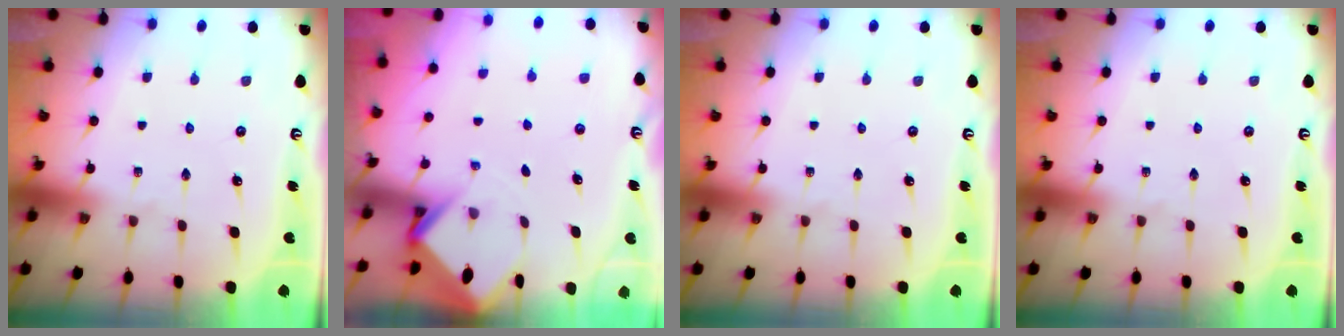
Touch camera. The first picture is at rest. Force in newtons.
{"total": 2.9, "press": 2.9, "slide": 0.3}
{"total": 0.0}
{"total": 0.0}